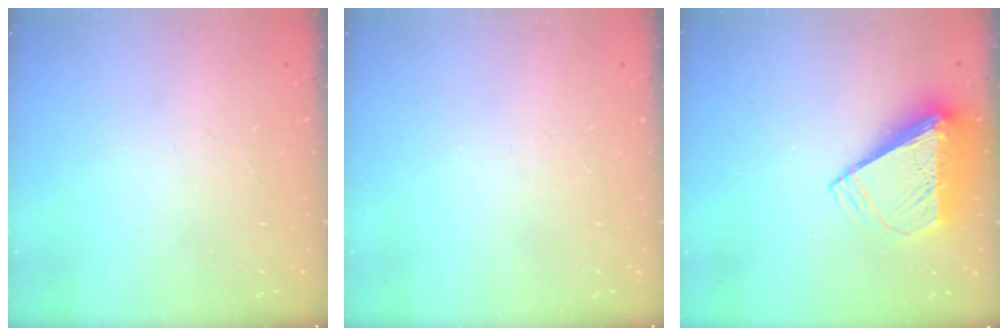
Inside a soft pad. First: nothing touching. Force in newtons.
{"total": 1.9, "press": 1.9, "slide": 0.3}
{"total": 9.7, "press": 9.6, "slide": 1.4}